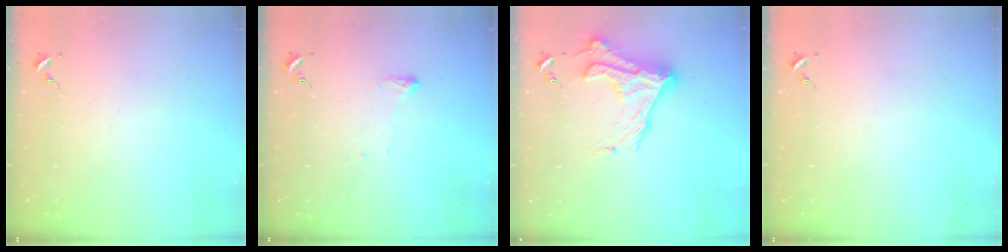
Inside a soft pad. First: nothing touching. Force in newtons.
{"total": 4.1, "press": 4.1, "slide": 0.8}
{"total": 19.0, "press": 19.0, "slide": 1.3}
{"total": 0.0}